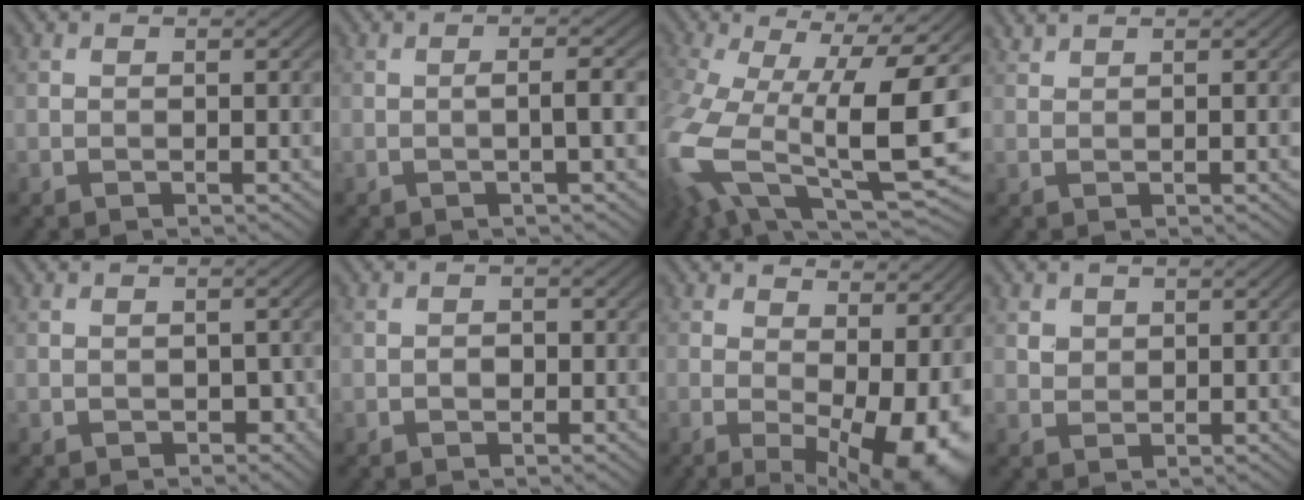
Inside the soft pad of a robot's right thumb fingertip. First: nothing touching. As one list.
[{"total": 2.0, "force": [-0.2, 0.1, 2.0], "torque": [-0.036, 0.006, -0.008]}, {"total": 18.3, "force": [-3.3, 8.3, 16.0], "torque": [-0.342, -0.034, -0.051]}, {"total": 0.9, "force": [0.9, 0.0, 0.3], "torque": [-0.011, 0.005, 0.021]}, {"total": 1.7, "force": [-0.7, 1.2, 1.0], "torque": [-0.019, -0.007, -0.008]}, {"total": 1.2, "force": [-0.4, 1.0, 0.6], "torque": [-0.009, -0.003, -0.010]}, {"total": 12.9, "force": [0.1, 5.8, 11.5], "torque": [-0.147, -0.008, 0.026]}, {"total": 1.8, "force": [0.9, 1.4, 0.5], "torque": [-0.018, -0.007, 0.020]}]